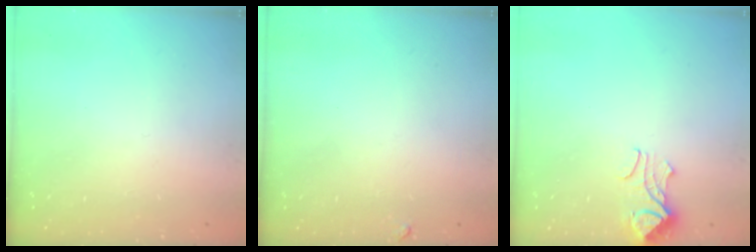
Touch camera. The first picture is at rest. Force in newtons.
{"total": 0.0}
{"total": 1.2, "press": 0.6, "slide": 1.0}